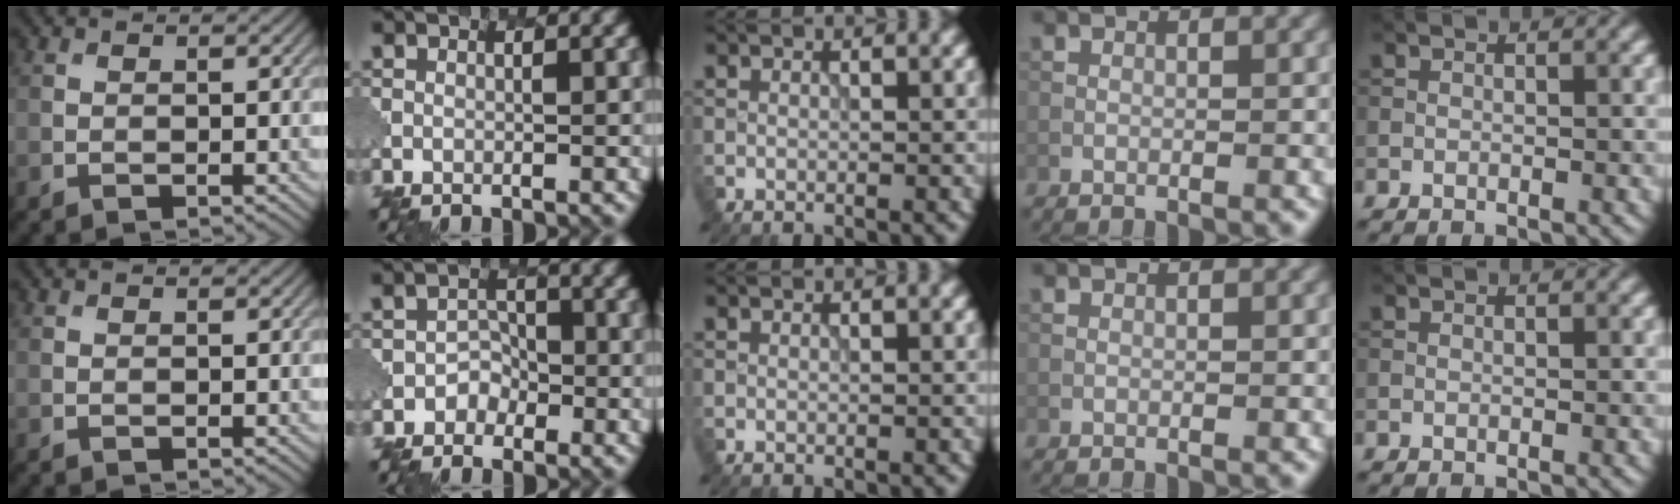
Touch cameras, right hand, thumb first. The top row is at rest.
{"index": {"total": 1.5, "force": [-0.8, 1.3, 0.3], "torque": [0.004, 0.008, -0.017]}}